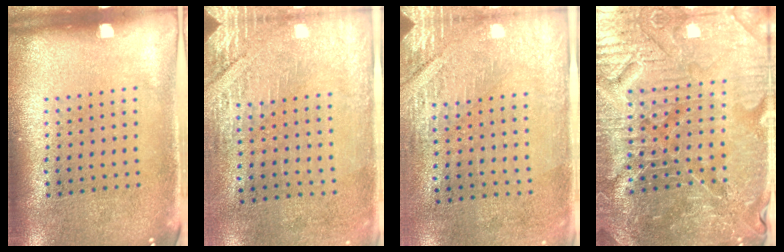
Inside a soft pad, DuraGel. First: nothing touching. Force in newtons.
{"total": 2.9, "press": 2.5, "slide": 1.5}
{"total": 2.8, "press": 2.4, "slide": 1.4}
{"total": 5.5, "press": 5.2, "slide": 1.9}